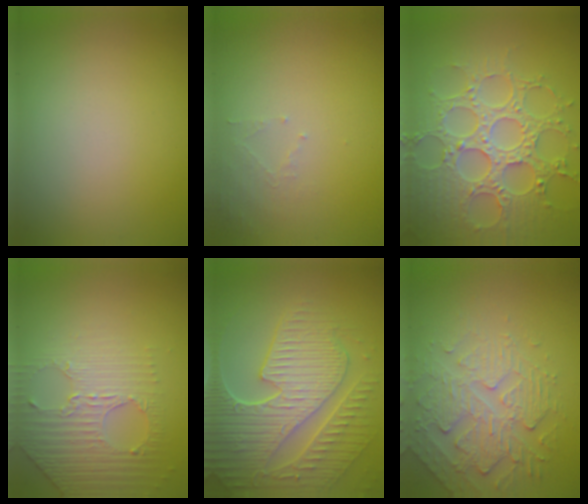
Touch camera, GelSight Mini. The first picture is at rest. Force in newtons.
{"total": 1.4, "press": 1.3, "slide": 0.3}
{"total": 7.5, "press": 6.0, "slide": 4.4}
{"total": 4.3, "press": 2.9, "slide": 3.2}
{"total": 9.4, "press": 6.4, "slide": 6.9}
{"total": 4.9, "press": 3.7, "slide": 3.1}